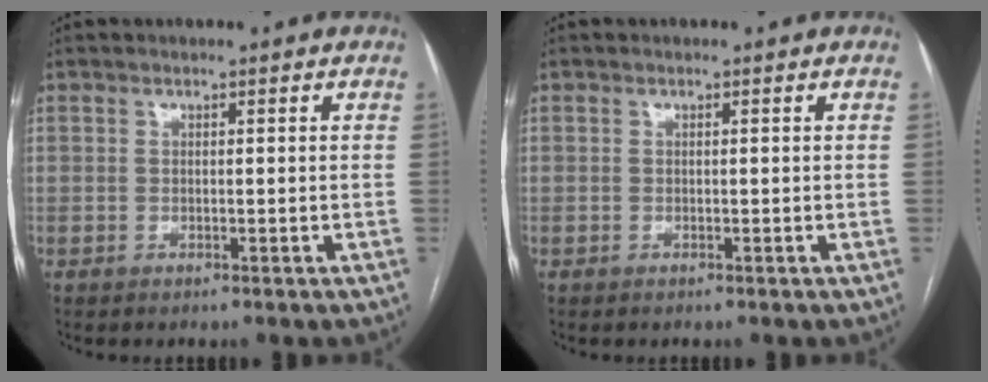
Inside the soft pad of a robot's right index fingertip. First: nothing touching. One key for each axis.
{"total": 0.0}